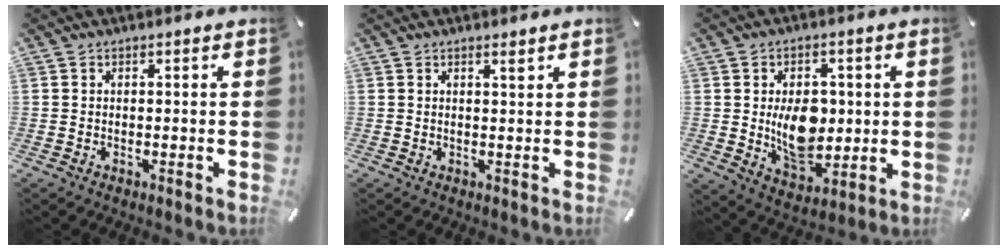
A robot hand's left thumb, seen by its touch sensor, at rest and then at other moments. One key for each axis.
{"total": 1.3, "fx": 1.0, "fy": 0.1, "fz": 0.8, "tx": -0.015, "ty": -0.002, "tz": 0.019}
{"total": 12.1, "fx": 0.5, "fy": 8.5, "fz": 8.5, "tx": -0.118, "ty": -0.004, "tz": 0.009}